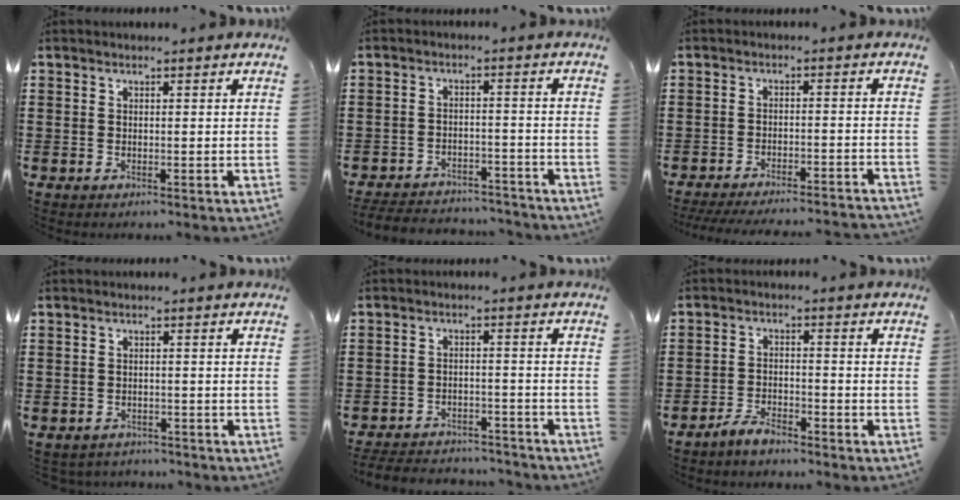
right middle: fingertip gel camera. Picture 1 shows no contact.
{"total": 5.0, "force": [-4.9, 0.7, 0.4], "torque": [-0.010, 0.006, -0.103]}
{"total": 4.5, "force": [-4.3, -0.2, 1.0], "torque": [-0.020, -0.009, -0.089]}
{"total": 1.9, "force": [-1.8, 0.6, -0.2], "torque": [-0.002, 0.000, -0.042]}
{"total": 4.7, "force": [-4.7, 0.6, 0.2], "torque": [-0.010, 0.004, -0.100]}
{"total": 3.7, "force": [-3.5, 0.8, 1.1], "torque": [-0.025, 0.006, -0.072]}